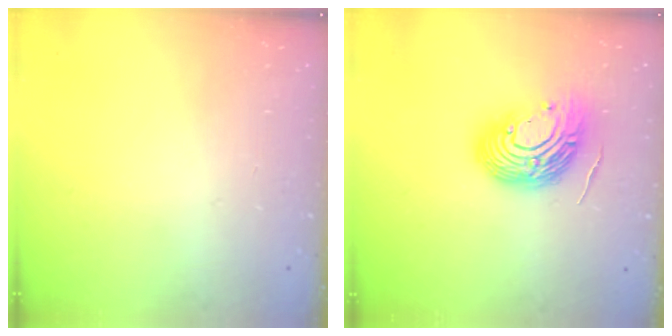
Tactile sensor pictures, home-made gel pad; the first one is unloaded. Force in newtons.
{"total": 13.7, "press": 13.6, "slide": 1.8}